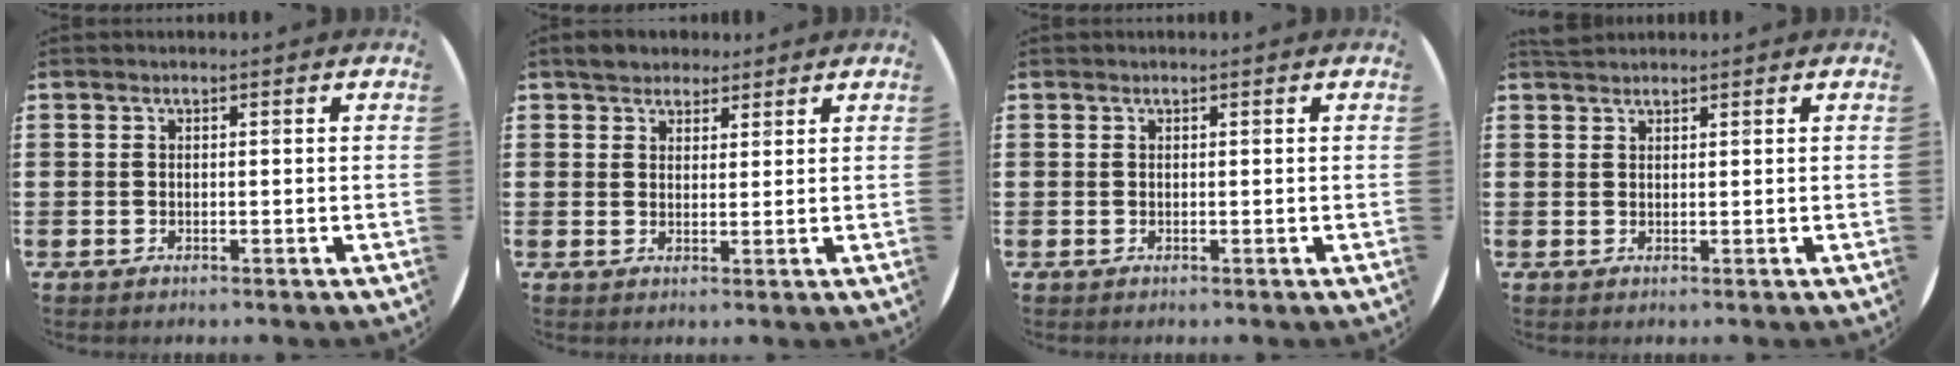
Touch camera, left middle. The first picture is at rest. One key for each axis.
{"total": 3.0, "fx": 2.6, "fy": 1.5, "fz": 0.0, "tx": 0.001, "ty": 0.005, "tz": 0.049}
{"total": 0.0}
{"total": 1.3, "fx": 1.3, "fy": 0.3, "fz": 0.1, "tx": -0.004, "ty": 0.003, "tz": 0.025}